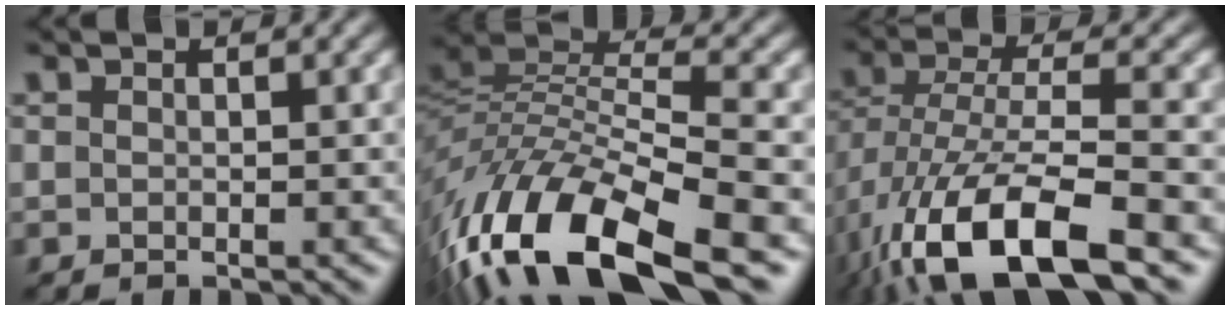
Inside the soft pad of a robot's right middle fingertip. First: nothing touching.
{"total": 14.9, "force": [-8.0, 5.6, 11.2], "torque": [-0.233, 0.006, -0.150]}
{"total": 13.3, "force": [-6.7, 5.3, 10.2], "torque": [-0.209, -0.018, -0.122]}